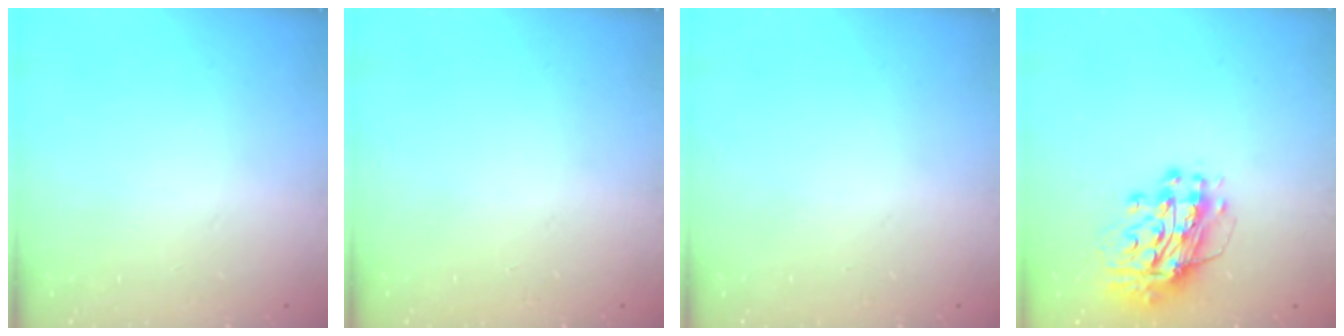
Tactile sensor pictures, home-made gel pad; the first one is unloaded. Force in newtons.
{"total": 0.0}
{"total": 0.0}
{"total": 13.2, "press": 13.1, "slide": 1.2}